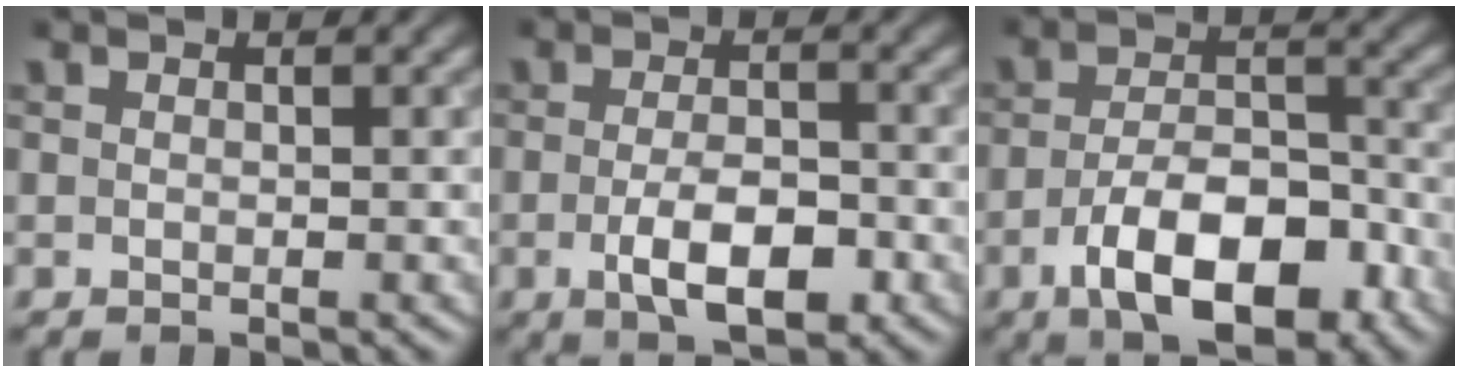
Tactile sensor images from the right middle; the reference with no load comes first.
{"total": 4.8, "force": [-1.7, 1.9, 4.1], "torque": [-0.076, -0.006, -0.028]}
{"total": 8.8, "force": [-4.3, 3.9, 6.6], "torque": [-0.111, 0.001, -0.070]}